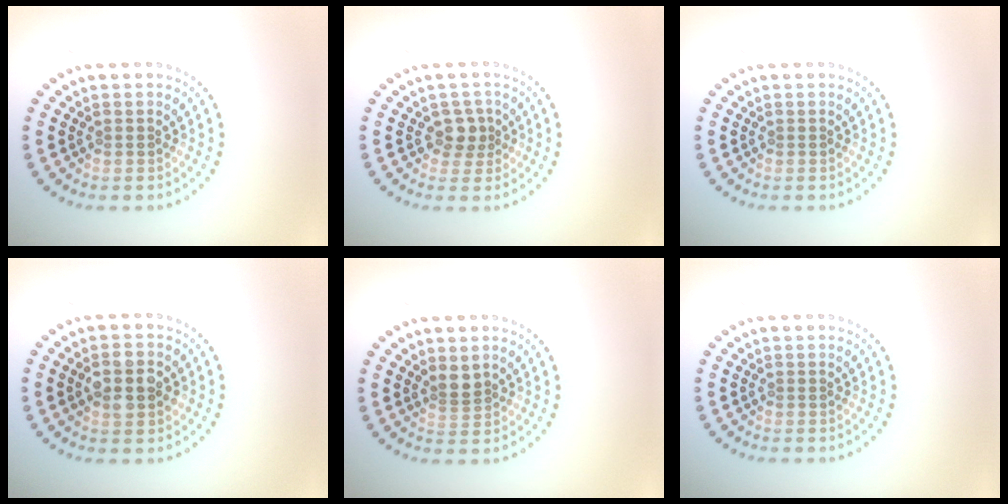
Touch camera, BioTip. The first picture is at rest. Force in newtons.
{"total": 1.9, "press": 1.6, "slide": 1.0}
{"total": 0.0}
{"total": 4.0, "press": 4.0, "slide": 0.1}
{"total": 1.3, "press": 0.9, "slide": 0.9}
{"total": 0.0}